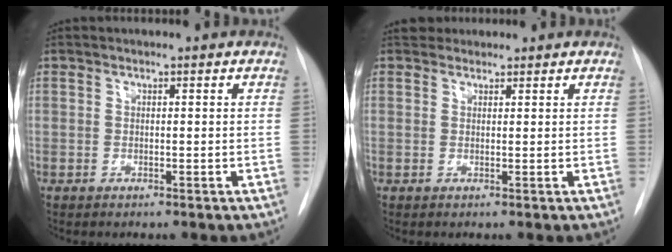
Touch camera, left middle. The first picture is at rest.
{"total": 2.4, "force": [2.1, 1.2, 0.0], "torque": [0.008, 0.017, 0.029]}